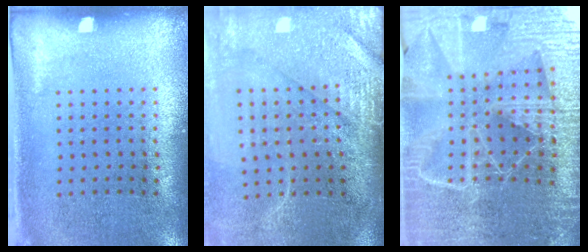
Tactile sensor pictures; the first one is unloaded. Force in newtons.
{"total": 4.1, "press": 3.5, "slide": 2.1}
{"total": 6.5, "press": 5.5, "slide": 3.3}